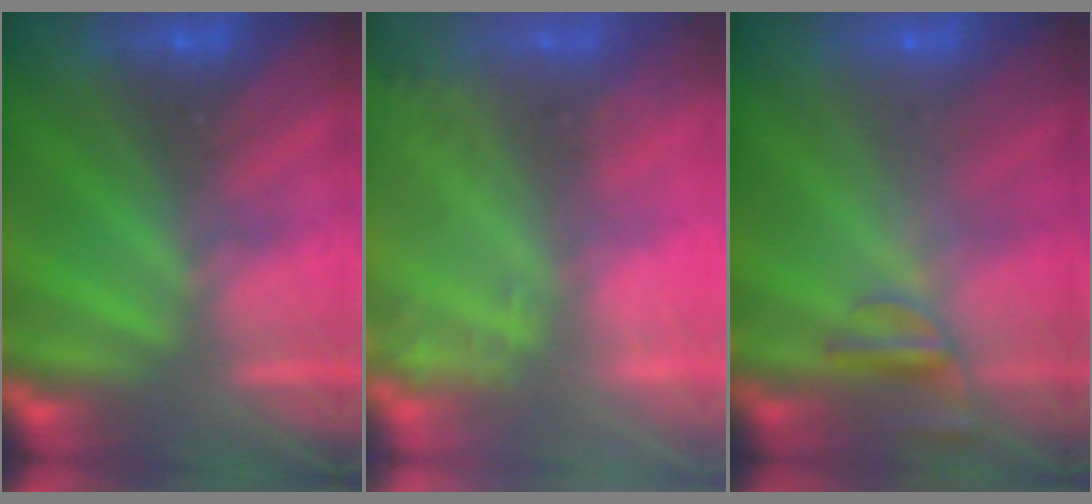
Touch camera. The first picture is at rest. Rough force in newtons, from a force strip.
{"total": 1.8}
{"total": 2.4}